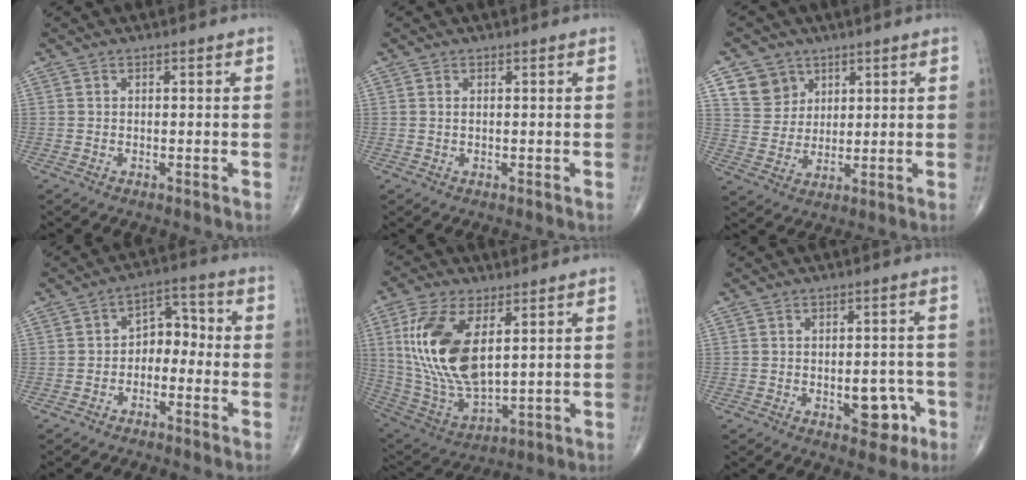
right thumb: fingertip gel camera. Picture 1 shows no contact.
{"total": 0.6, "force": [0.2, 0.3, 0.5], "torque": [-0.013, 0.002, 0.005]}
{"total": 7.3, "force": [3.9, 6.0, 1.4], "torque": [0.003, -0.026, 0.078]}
{"total": 6.0, "force": [-1.7, 4.2, 4.0], "torque": [-0.036, 0.041, -0.041]}
{"total": 18.7, "force": [4.6, 9.1, 15.7], "torque": [-0.318, -0.024, 0.100]}
{"total": 6.5, "force": [-2.4, 3.7, 4.8], "torque": [-0.032, 0.016, -0.025]}